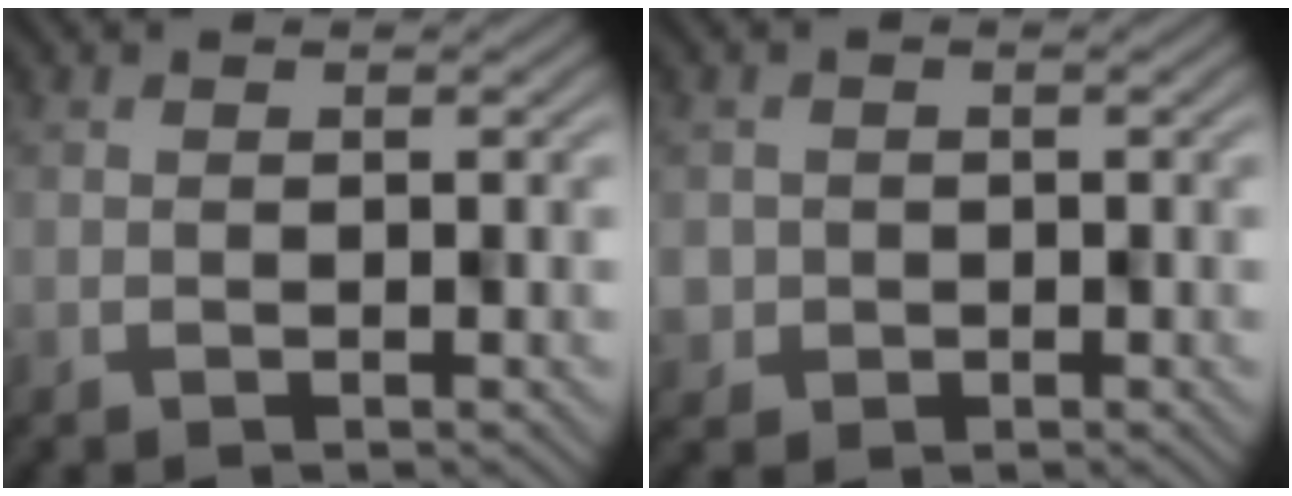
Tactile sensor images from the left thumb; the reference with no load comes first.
{"total": 1.8, "force": [-0.3, 1.8, -0.4], "torque": [0.007, -0.008, -0.007]}